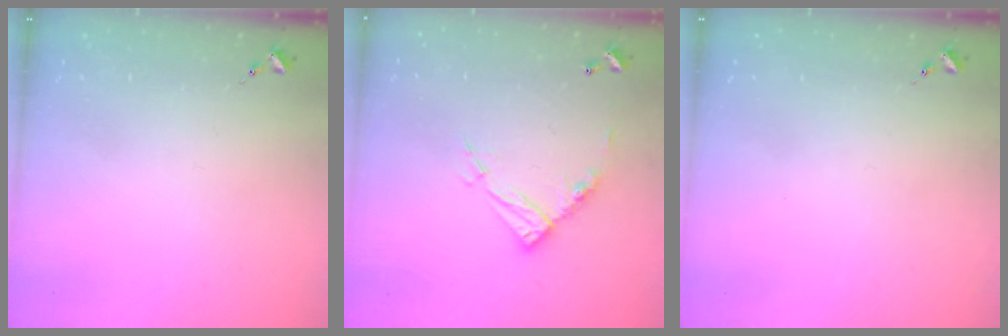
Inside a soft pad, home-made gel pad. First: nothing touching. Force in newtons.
{"total": 12.2, "press": 12.1, "slide": 0.9}
{"total": 0.0}